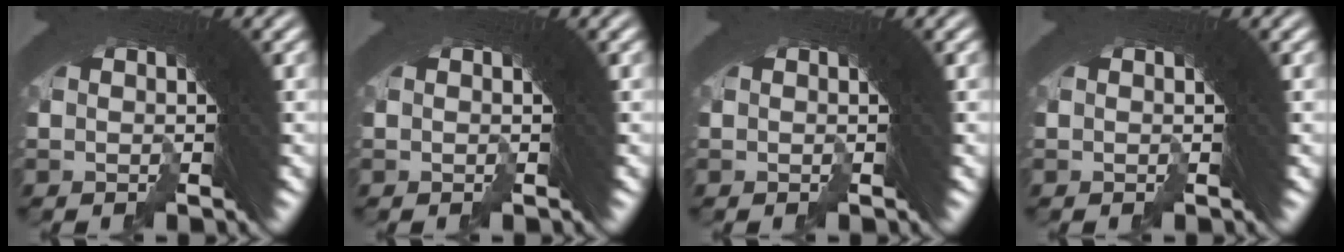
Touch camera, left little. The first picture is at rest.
{"total": 0.0}
{"total": 0.0}
{"total": 0.0}